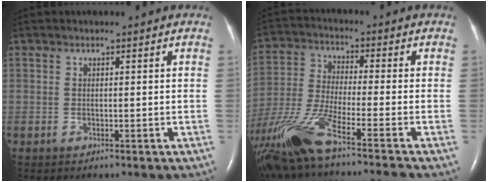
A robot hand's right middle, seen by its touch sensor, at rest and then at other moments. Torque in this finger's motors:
{"motor_torque": [1.10, -1.04, 0.52, 0.10]}